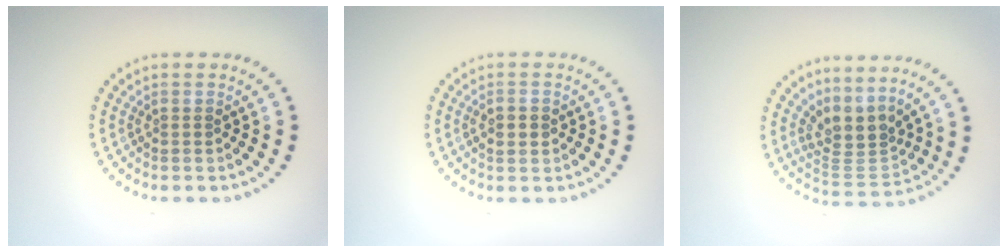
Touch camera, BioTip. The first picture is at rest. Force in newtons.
{"total": 2.3, "press": 2.2, "slide": 0.1}
{"total": 3.5, "press": 2.4, "slide": 2.5}